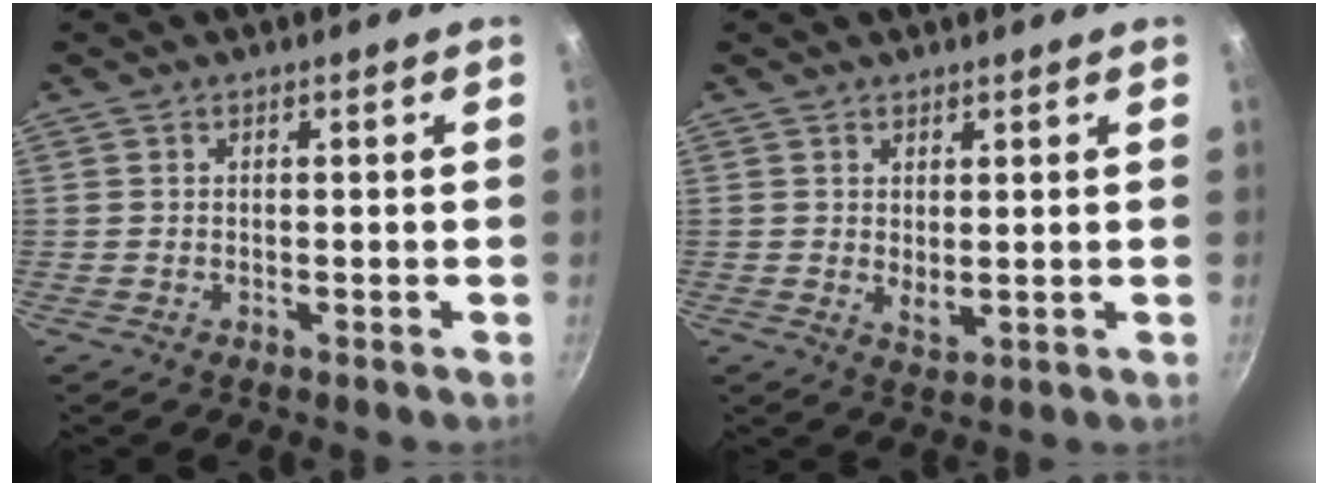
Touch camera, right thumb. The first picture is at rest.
{"total": 2.7, "force": [1.1, 1.2, 2.2], "torque": [-0.033, -0.019, 0.019]}